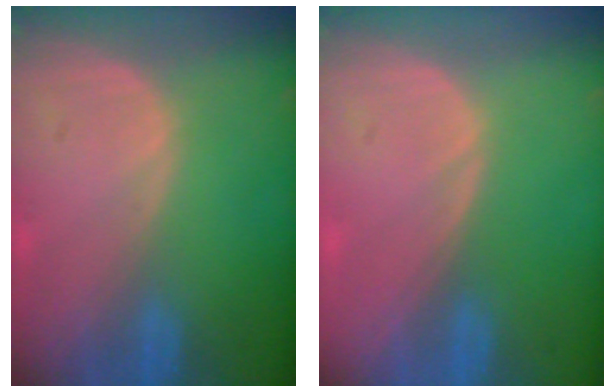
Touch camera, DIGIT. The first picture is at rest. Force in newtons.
{"total": 0.0}